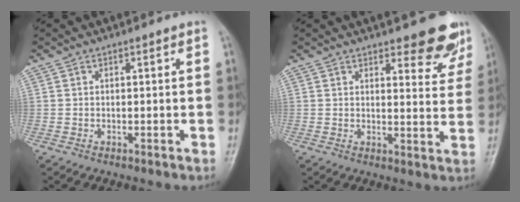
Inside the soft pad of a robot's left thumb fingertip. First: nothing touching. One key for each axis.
{"total": 7.8, "fx": 5.9, "fy": 2.8, "fz": 4.4, "tx": -0.020, "ty": -0.039, "tz": 0.065}